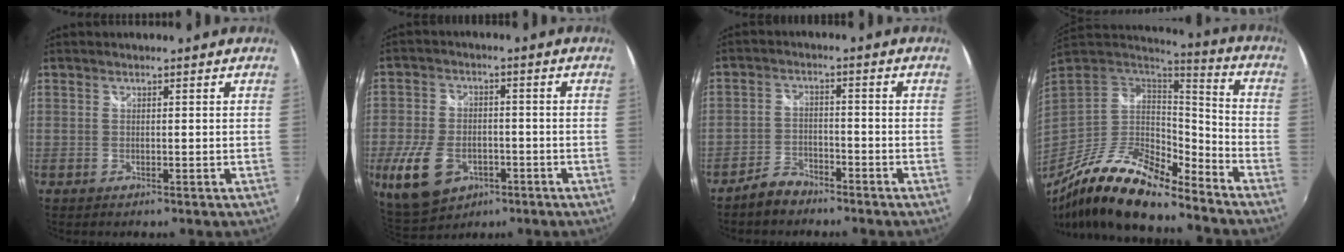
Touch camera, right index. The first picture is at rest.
{"total": 13.2, "force": [-5.5, 8.7, 8.2], "torque": [-0.199, -0.019, -0.089]}
{"total": 4.7, "force": [-4.0, 2.3, 1.1], "torque": [-0.037, 0.009, -0.071]}
{"total": 21.5, "force": [-16.0, 6.1, 13.0], "torque": [-0.241, -0.036, -0.290]}